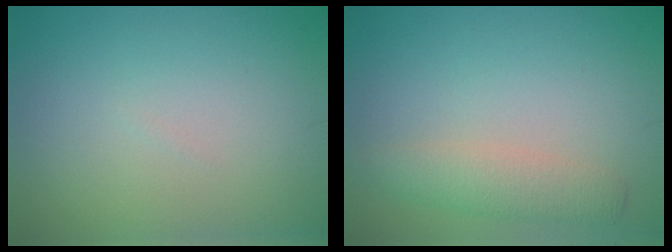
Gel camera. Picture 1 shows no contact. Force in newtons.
{"total": 2.7, "press": 2.7, "slide": 0.1}